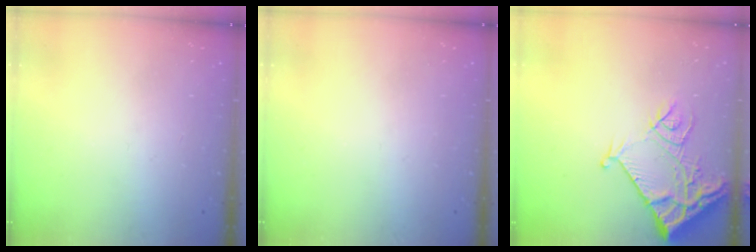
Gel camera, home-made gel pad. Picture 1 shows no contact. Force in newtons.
{"total": 0.0}
{"total": 12.6, "press": 12.5, "slide": 1.5}